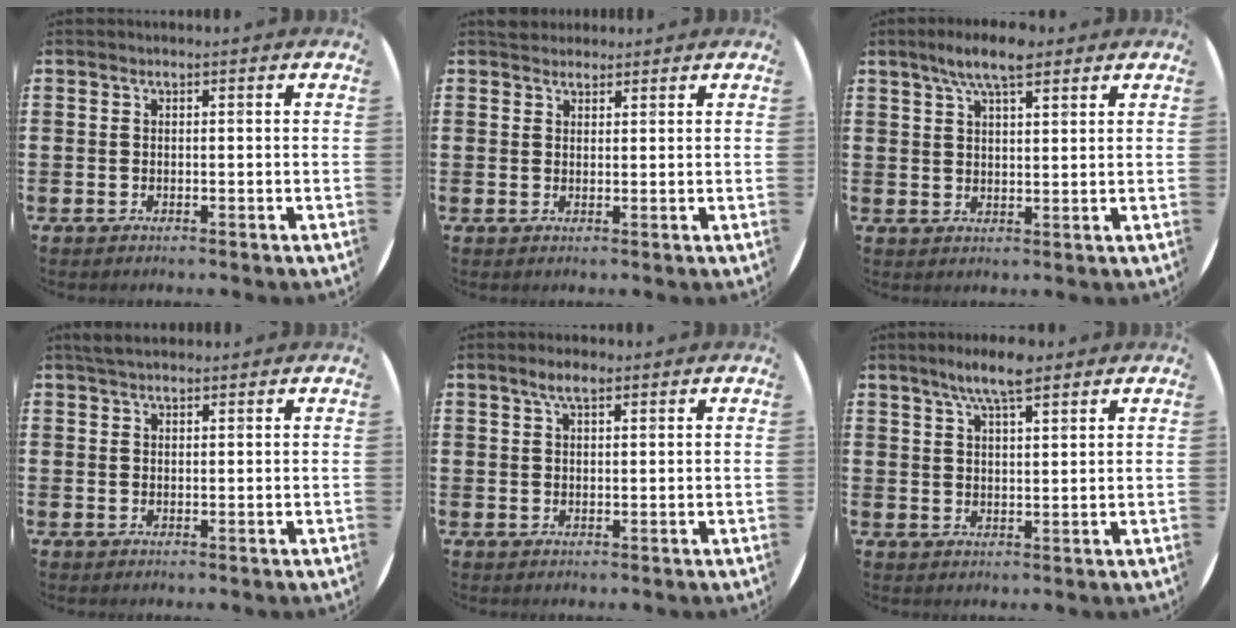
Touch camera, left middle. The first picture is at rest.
{"total": 1.9, "force": [1.8, 0.6, -0.1], "torque": [0.007, 0.002, 0.034]}
{"total": 6.1, "force": [4.5, 1.6, 3.8], "torque": [-0.074, -0.002, 0.078]}
{"total": 2.1, "force": [1.8, 0.6, 0.7], "torque": [-0.017, 0.006, 0.034]}
{"total": 2.9, "force": [2.0, 1.0, 1.8], "torque": [-0.030, 0.004, 0.034]}
{"total": 6.1, "force": [4.8, 1.1, 3.7], "torque": [-0.081, -0.002, 0.084]}